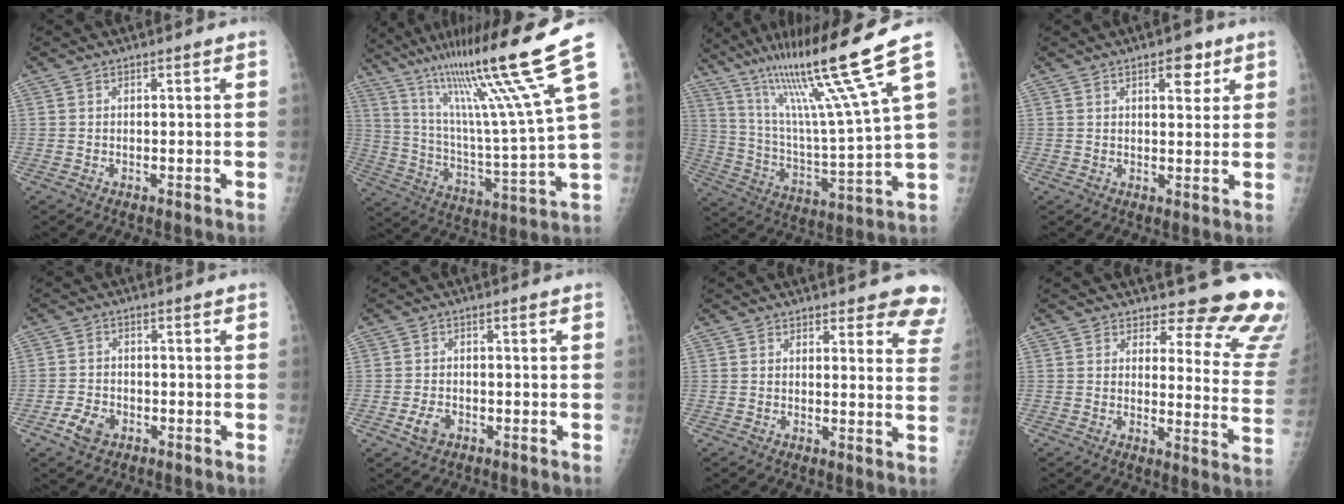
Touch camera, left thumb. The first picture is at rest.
{"total": 22.0, "force": [15.1, -1.5, 16.0], "torque": [-0.246, -0.084, 0.260]}
{"total": 19.8, "force": [13.4, -1.4, 14.5], "torque": [-0.234, -0.073, 0.237]}
{"total": 4.7, "force": [2.5, 2.3, 3.2], "torque": [-0.024, -0.010, 0.031]}
{"total": 4.8, "force": [-2.4, 3.3, 2.5], "torque": [-0.040, 0.010, -0.042]}
{"total": 3.5, "force": [-1.5, 2.4, 1.9], "torque": [-0.031, 0.003, -0.026]}
{"total": 8.5, "force": [7.7, 3.3, 1.8], "torque": [0.036, -0.040, 0.053]}
{"total": 16.6, "force": [14.9, 5.3, 5.1], "torque": [-0.006, -0.135, 0.145]}